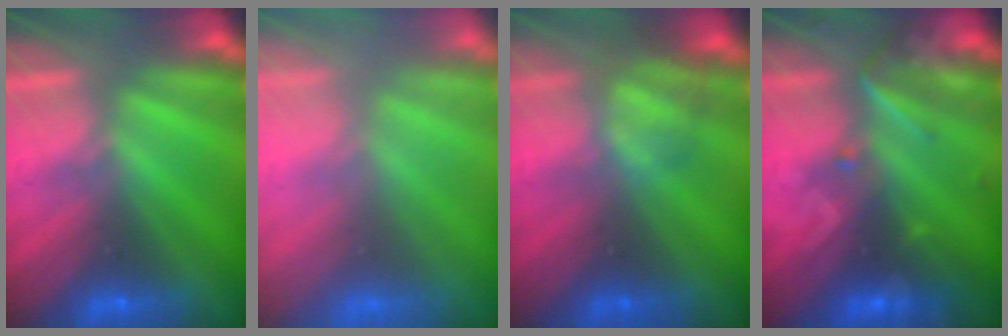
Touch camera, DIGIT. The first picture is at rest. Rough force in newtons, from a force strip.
{"total": 11.8}
{"total": 2.3}
{"total": 2.7}